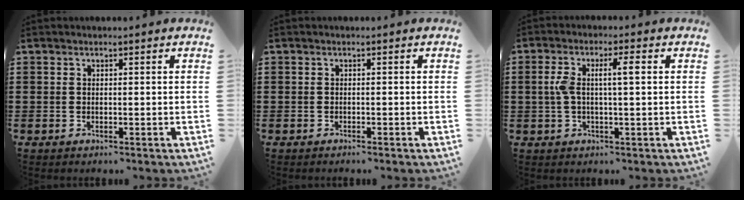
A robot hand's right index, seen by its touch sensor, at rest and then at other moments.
{"total": 0.5, "force": [-0.5, 0.0, 0.1], "torque": [-0.003, -0.003, -0.010]}
{"total": 4.5, "force": [0.3, 0.7, 4.5], "torque": [-0.099, -0.005, -0.003]}